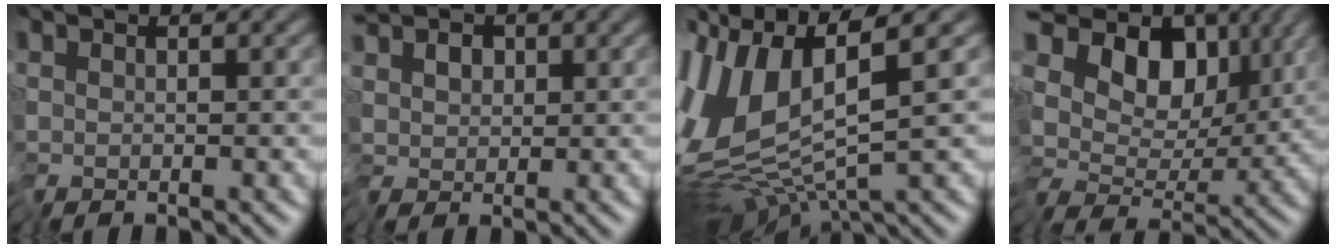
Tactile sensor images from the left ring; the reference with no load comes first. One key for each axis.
{"total": 2.6, "fx": 0.0, "fy": 1.7, "fz": 2.0, "tx": -0.041, "ty": -0.001, "tz": -0.005}
{"total": 8.9, "fx": 0.3, "fy": 3.3, "fz": 8.3, "tx": -0.178, "ty": -0.007, "tz": 0.013}
{"total": 11.9, "fx": 1.3, "fy": 8.8, "fz": 7.8, "tx": -0.139, "ty": -0.004, "tz": 0.037}